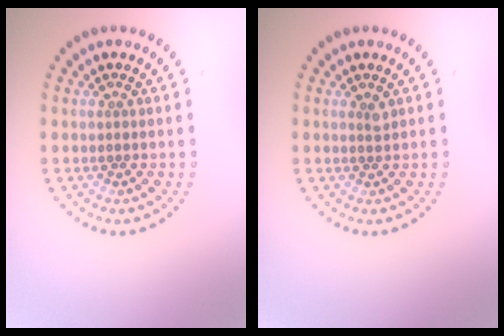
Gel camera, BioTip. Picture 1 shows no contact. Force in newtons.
{"total": 0.8, "press": 0.6, "slide": 0.6}